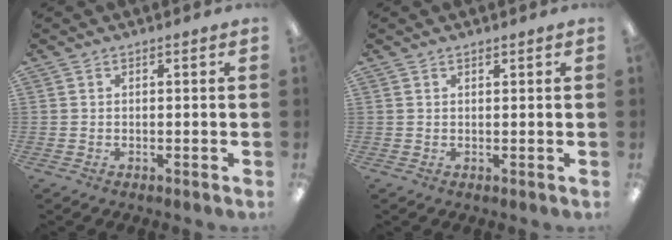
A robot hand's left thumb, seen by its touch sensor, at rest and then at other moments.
{"total": 0.6, "force": [0.5, 0.1, 0.2], "torque": [-0.004, 0.001, 0.010]}